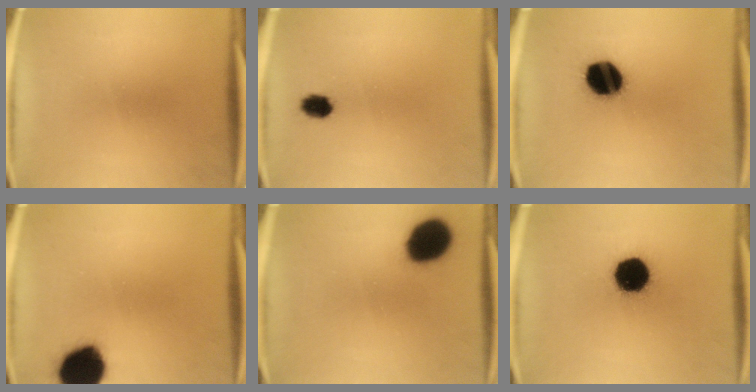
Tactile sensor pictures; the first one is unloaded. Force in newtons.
{"total": 3.6}
{"total": 14.6}
{"total": 15.9}
{"total": 14.4}
{"total": 17.2}